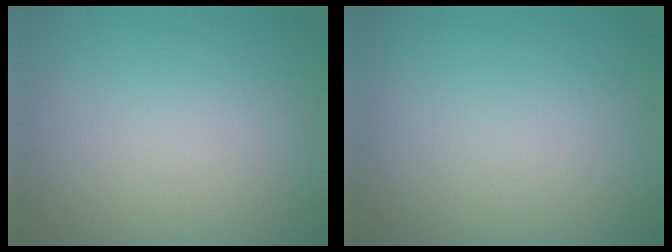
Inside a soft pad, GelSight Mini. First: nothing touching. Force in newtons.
{"total": 0.0}